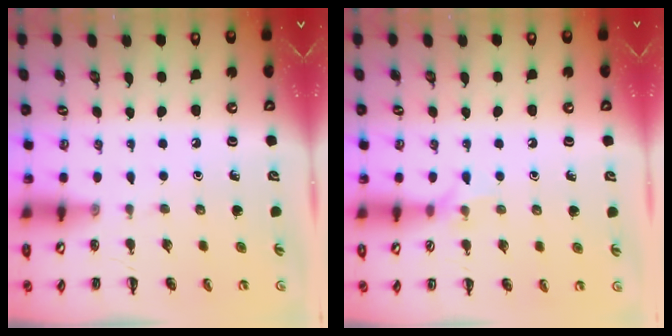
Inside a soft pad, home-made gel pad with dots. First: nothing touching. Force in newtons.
{"total": 4.9, "press": 4.8, "slide": 0.8}